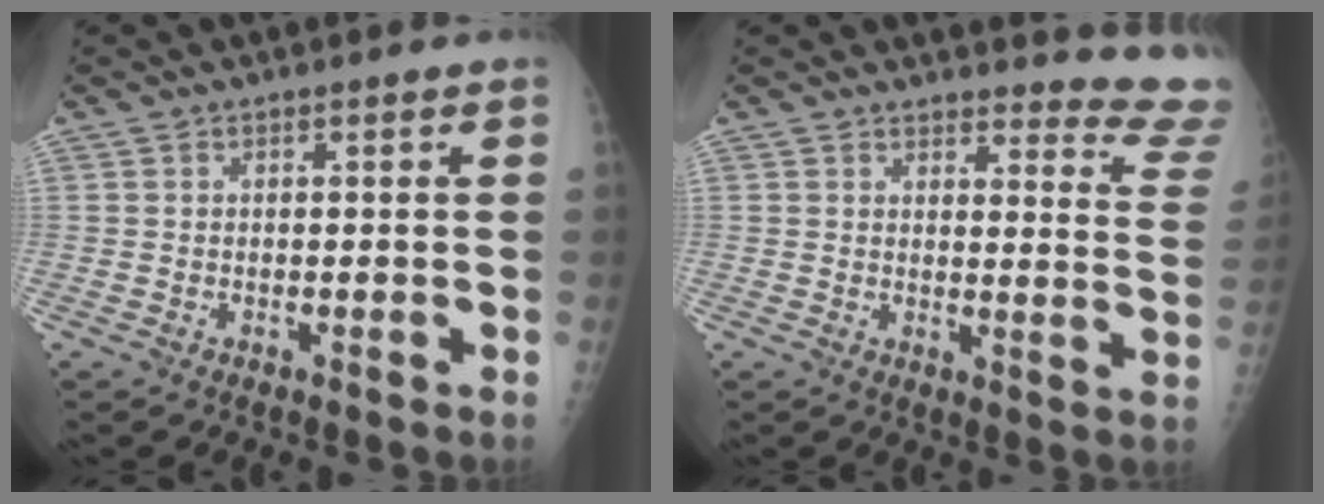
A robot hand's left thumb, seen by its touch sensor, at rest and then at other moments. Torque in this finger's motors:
{"motor_torque": [0.13, -0.06, -0.20, -0.24, 0.02]}